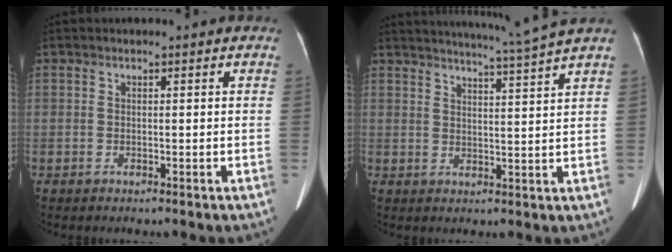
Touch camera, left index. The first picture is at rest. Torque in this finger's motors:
{"motor_torque": [-0.94, -0.38, -0.14, 0.00]}